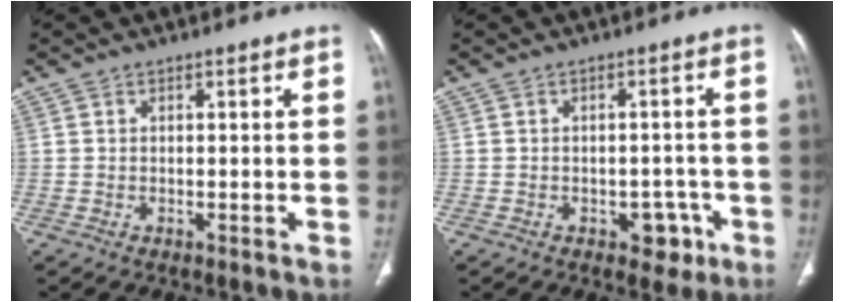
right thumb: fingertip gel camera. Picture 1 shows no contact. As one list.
[{"total": 4.5, "force": [-2.2, 3.1, 2.4], "torque": [-0.006, 0.016, -0.024]}]